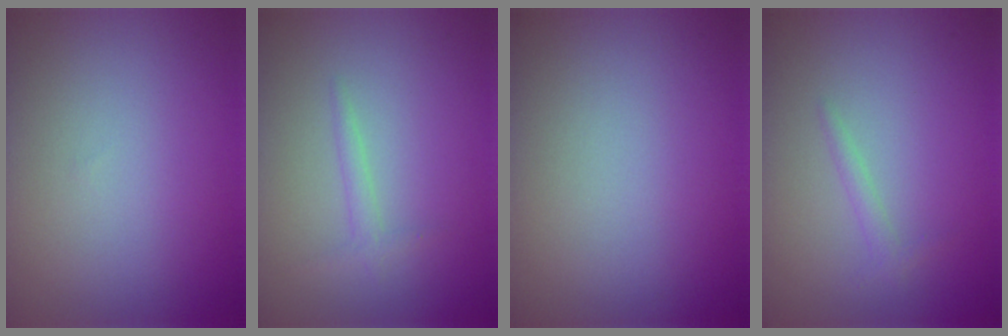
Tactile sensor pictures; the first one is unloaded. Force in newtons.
{"total": 1.1, "press": 1.1, "slide": 0.0}
{"total": 0.0}
{"total": 1.0, "press": 1.0, "slide": 0.1}